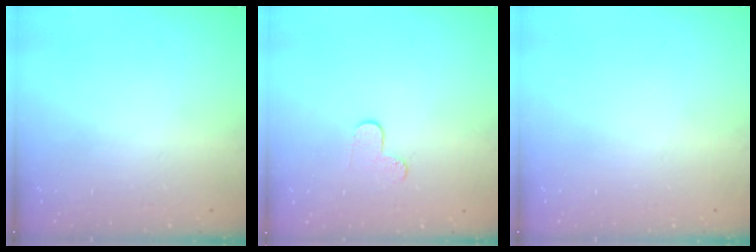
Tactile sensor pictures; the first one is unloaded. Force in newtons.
{"total": 4.0, "press": 3.9, "slide": 0.4}
{"total": 0.0}